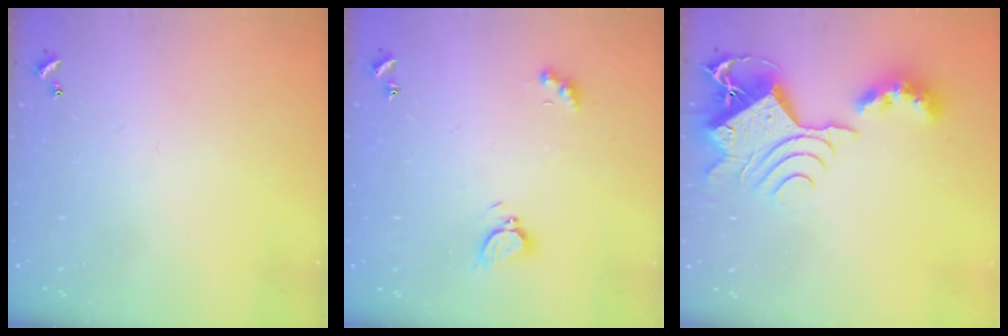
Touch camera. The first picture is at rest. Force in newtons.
{"total": 3.6, "press": 3.5, "slide": 0.7}
{"total": 15.6, "press": 15.5, "slide": 1.7}